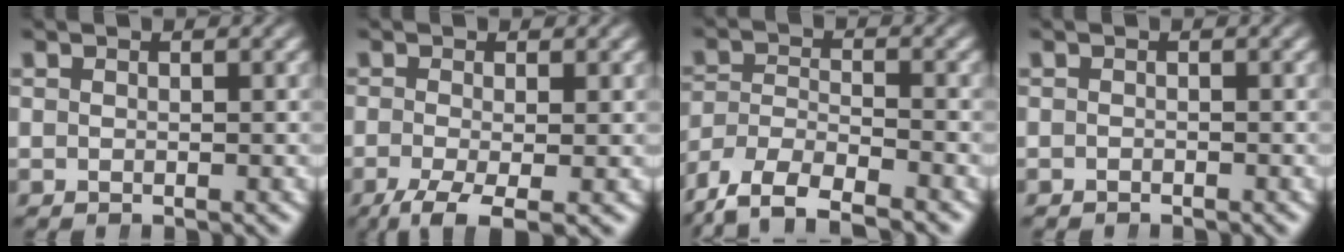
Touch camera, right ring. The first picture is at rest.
{"total": 5.2, "force": [-3.6, 2.0, 3.2], "torque": [-0.071, -0.038, -0.040]}
{"total": 8.0, "force": [-4.8, 5.2, 3.7], "torque": [-0.090, -0.037, -0.071]}
{"total": 0.7, "force": [-0.6, -0.2, -0.2], "torque": [-0.001, -0.009, -0.006]}